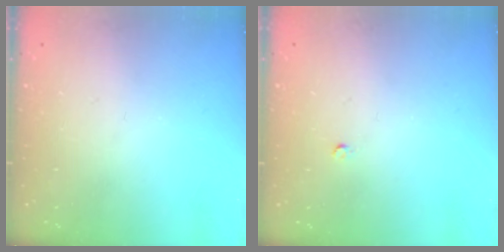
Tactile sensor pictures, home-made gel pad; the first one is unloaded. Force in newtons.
{"total": 2.0, "press": 2.0, "slide": 0.3}